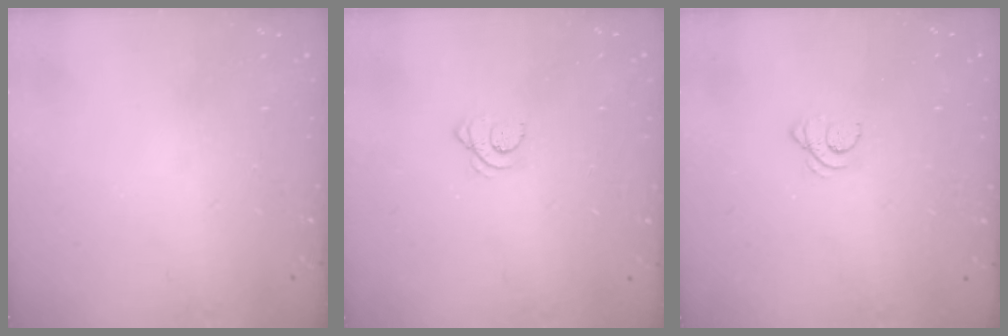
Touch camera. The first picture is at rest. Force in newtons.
{"total": 2.1, "press": 2.1, "slide": 0.3}
{"total": 2.2, "press": 2.2, "slide": 0.2}